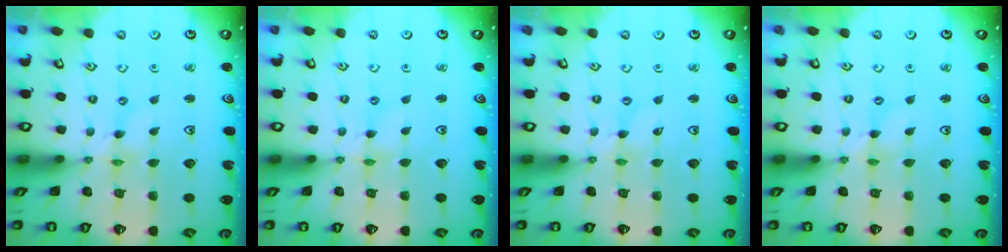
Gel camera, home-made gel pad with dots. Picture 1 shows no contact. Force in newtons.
{"total": 1.3, "press": 1.3, "slide": 0.2}
{"total": 0.0}
{"total": 1.2, "press": 1.1, "slide": 0.2}